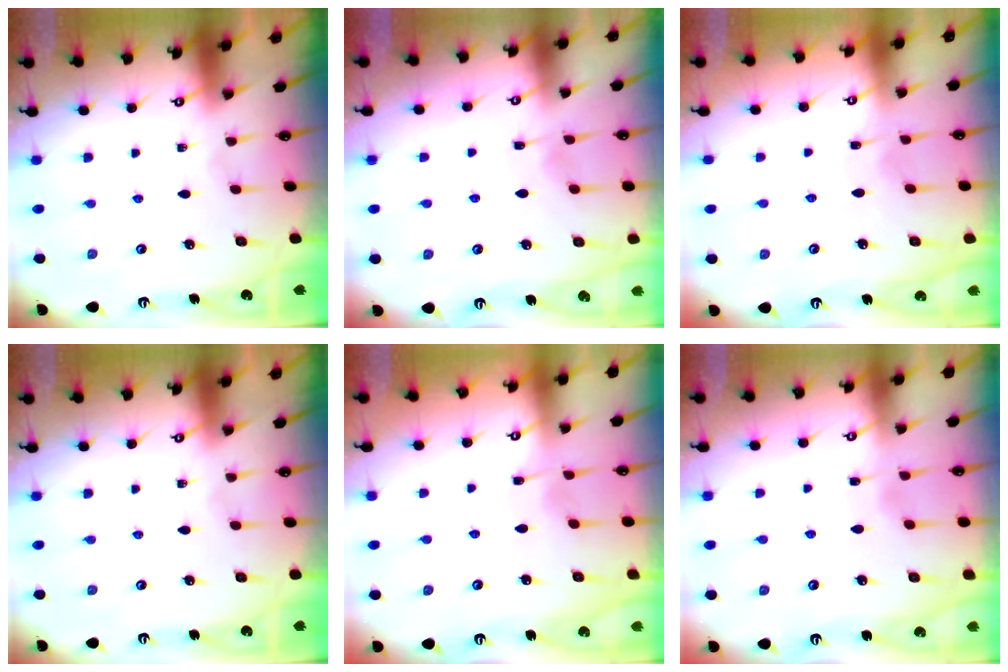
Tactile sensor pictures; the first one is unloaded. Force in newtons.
{"total": 5.6, "press": 5.5, "slide": 0.7}
{"total": 3.4, "press": 3.4, "slide": 0.4}
{"total": 0.0}
{"total": 1.8, "press": 1.7, "slide": 0.3}
{"total": 2.6, "press": 2.6, "slide": 0.4}